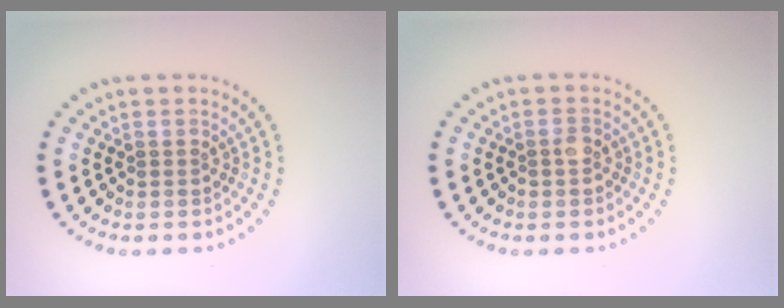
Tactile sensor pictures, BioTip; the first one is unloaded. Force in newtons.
{"total": 0.9, "press": 0.8, "slide": 0.4}